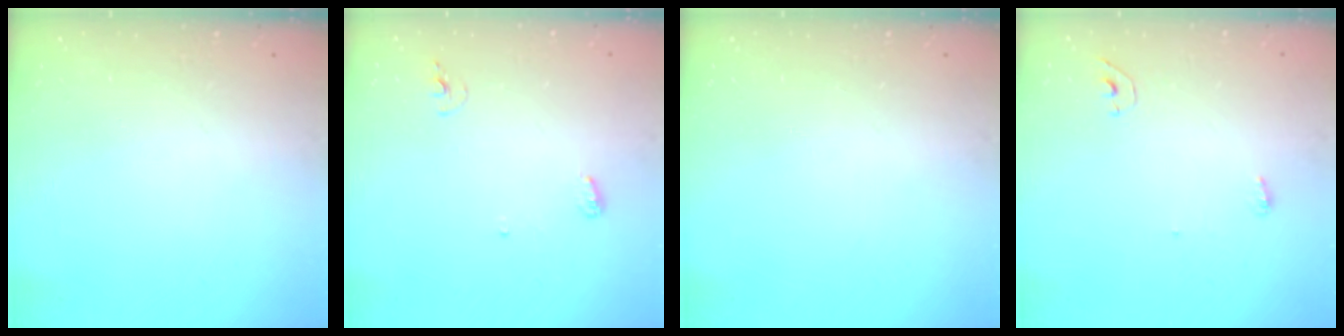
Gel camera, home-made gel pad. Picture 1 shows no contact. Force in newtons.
{"total": 5.4, "press": 5.2, "slide": 1.4}
{"total": 0.0}
{"total": 6.4, "press": 4.1, "slide": 4.9}